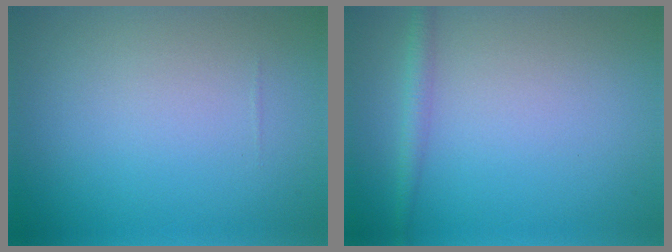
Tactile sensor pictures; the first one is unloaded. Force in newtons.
{"total": 1.6, "press": 1.6, "slide": 0.0}